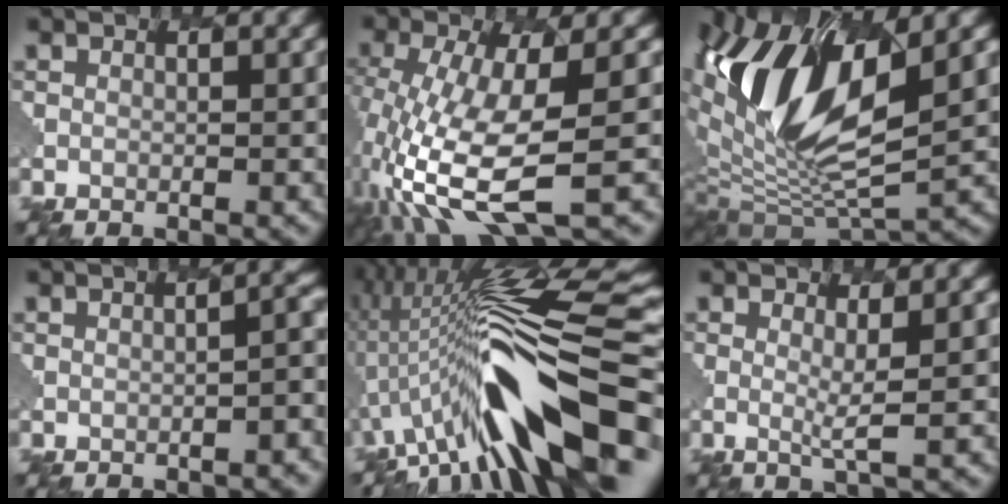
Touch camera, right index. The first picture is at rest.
{"total": 6.9, "force": [-2.7, 1.8, 6.1], "torque": [-0.179, -0.006, -0.057]}
{"total": 10.0, "force": [4.9, 3.8, 7.9], "torque": [-0.186, 0.022, 0.055]}
{"total": 3.6, "force": [-0.5, 0.8, 3.5], "torque": [-0.010, 0.018, -0.022]}
{"total": 10.6, "force": [-2.0, 1.0, 10.4], "torque": [-0.206, 0.047, -0.071]}
{"total": 2.6, "force": [1.8, -1.8, -0.5], "torque": [-0.006, 0.015, -0.001]}